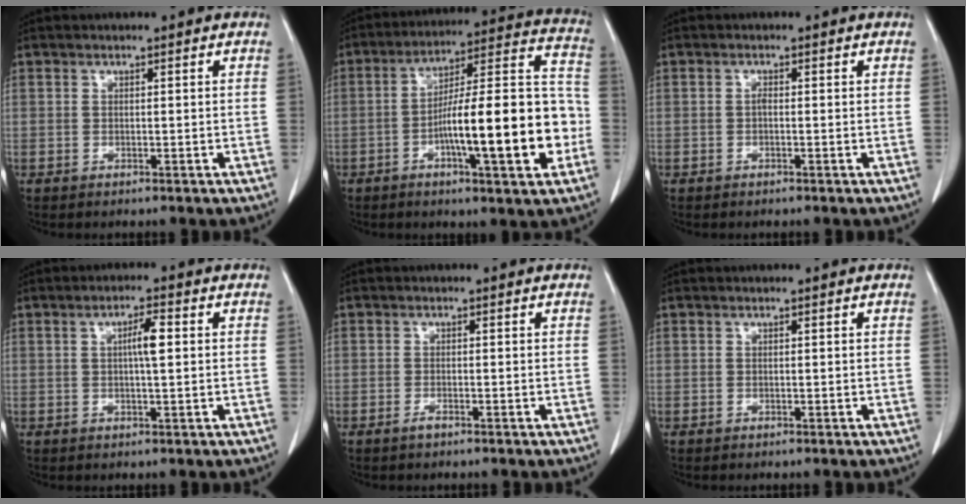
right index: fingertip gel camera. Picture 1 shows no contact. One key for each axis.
{"total": 19.6, "fx": -5.2, "fy": 2.7, "fz": 18.7, "tx": -0.268, "ty": 0.022, "tz": -0.076}
{"total": 0.6, "fx": -0.2, "fy": 0.1, "fz": 0.5, "tx": -0.011, "ty": 0.001, "tz": -0.004}
{"total": 3.6, "fx": 0.5, "fy": 0.3, "fz": 3.6, "tx": -0.062, "ty": 0.003, "tz": 0.008}
{"total": 0.9, "fx": -0.7, "fy": 0.1, "fz": 0.6, "tx": -0.017, "ty": -0.001, "tz": -0.010}
{"total": 0.0}